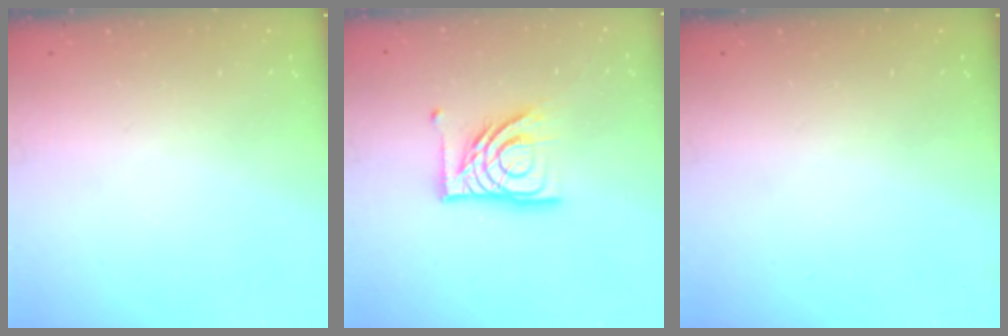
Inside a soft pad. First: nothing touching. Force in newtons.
{"total": 14.7, "press": 14.6, "slide": 1.7}
{"total": 0.0}